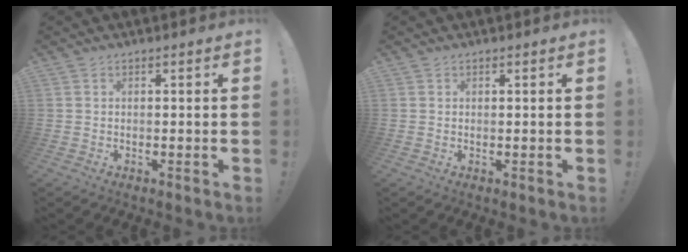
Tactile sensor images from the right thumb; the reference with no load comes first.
{"total": 0.0}